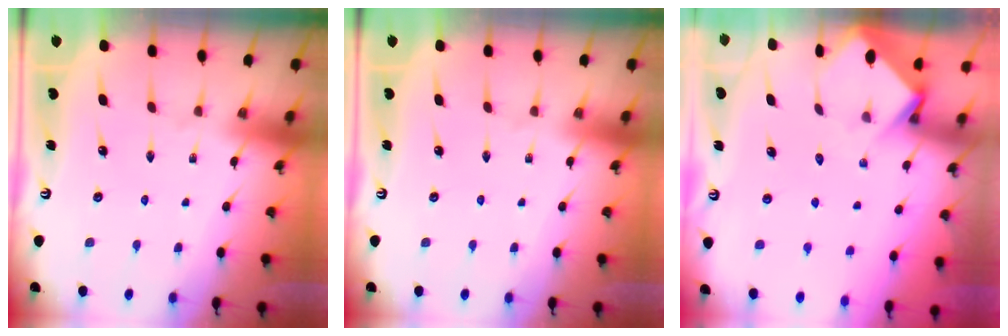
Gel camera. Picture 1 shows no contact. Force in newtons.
{"total": 0.0}
{"total": 3.4, "press": 3.4, "slide": 0.3}